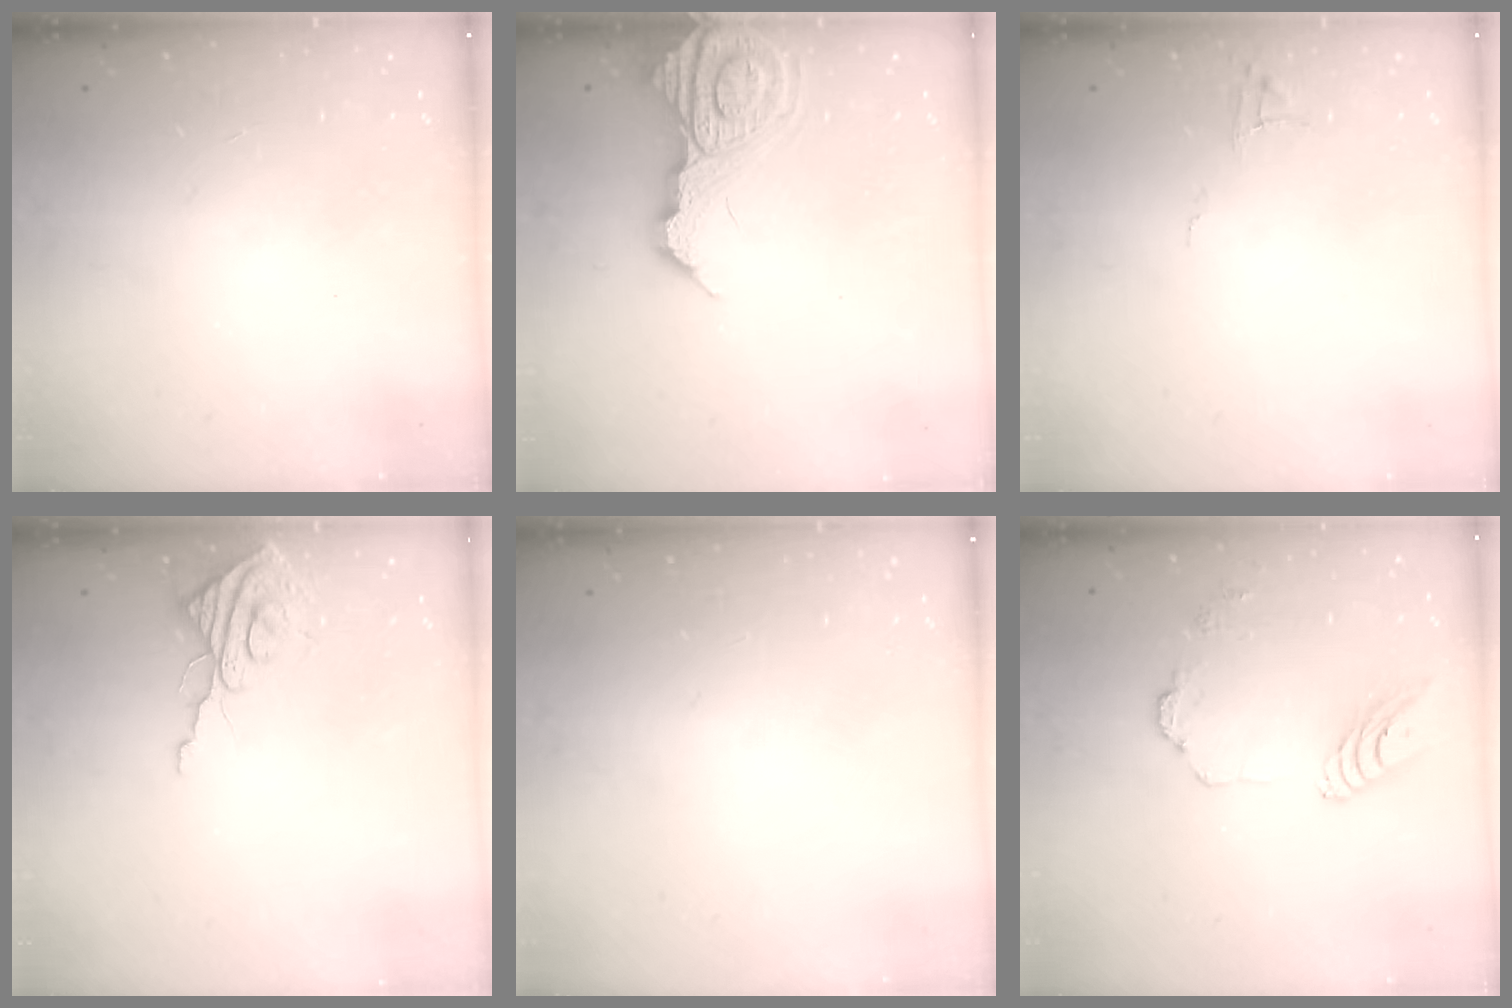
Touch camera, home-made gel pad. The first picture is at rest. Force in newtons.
{"total": 13.6, "press": 13.5, "slide": 1.4}
{"total": 4.9, "press": 4.9, "slide": 0.5}
{"total": 8.2, "press": 8.2, "slide": 0.5}
{"total": 0.0}
{"total": 10.2, "press": 10.1, "slide": 1.1}